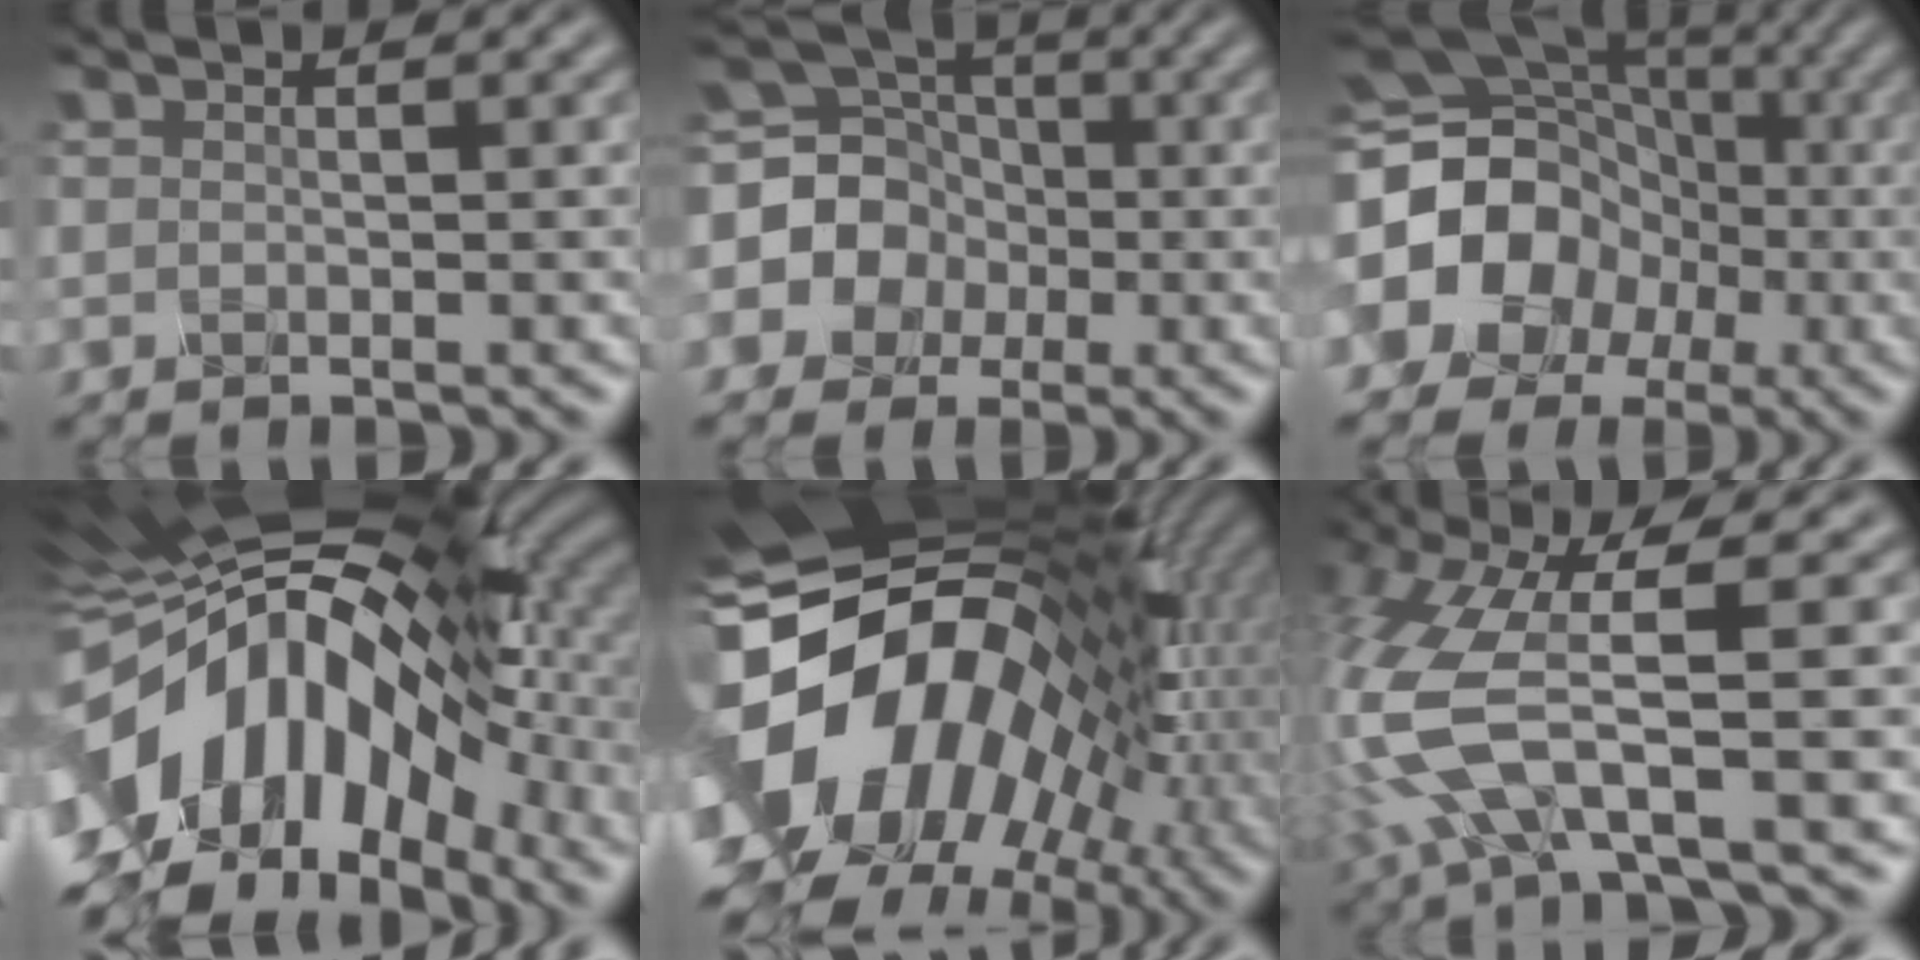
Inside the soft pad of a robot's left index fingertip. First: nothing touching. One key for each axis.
{"total": 11.3, "fx": -1.2, "fy": 10.4, "fz": 4.2, "tx": -0.114, "ty": 0.043, "tz": -0.064}
{"total": 17.1, "fx": -3.3, "fy": 14.8, "fz": 7.9, "tx": -0.174, "ty": -0.005, "tz": -0.093}
{"total": 18.0, "fx": -3.6, "fy": 10.6, "fz": 14.1, "tx": -0.266, "ty": 0.003, "tz": -0.077}
{"total": 19.7, "fx": -0.6, "fy": 14.3, "fz": 13.4, "tx": -0.255, "ty": -0.026, "tz": 0.011}
{"total": 9.1, "fx": -1.5, "fy": 2.6, "fz": 8.6, "tx": -0.214, "ty": -0.008, "tz": -0.036}